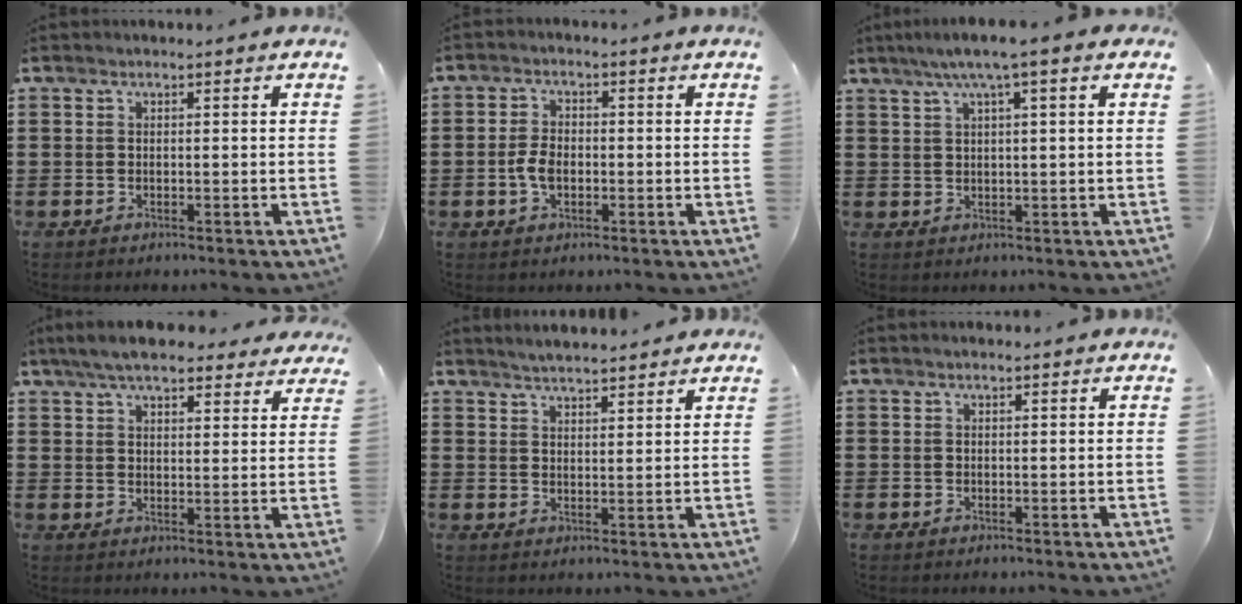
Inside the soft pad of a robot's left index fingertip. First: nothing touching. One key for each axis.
{"total": 3.9, "fx": -0.7, "fy": 2.2, "fz": 3.1, "tx": -0.079, "ty": -0.003, "tz": -0.019}
{"total": 4.2, "fx": 2.0, "fy": 0.0, "fz": 3.7, "tx": -0.074, "ty": 0.005, "tz": 0.032}
{"total": 6.7, "fx": 5.9, "fy": 1.3, "fz": 2.9, "tx": -0.075, "ty": -0.008, "tz": 0.109}
{"total": 3.2, "fx": 3.2, "fy": -0.1, "fz": 0.3, "tx": -0.014, "ty": -0.007, "tz": 0.059}
{"total": 0.5, "fx": 0.4, "fy": 0.1, "fz": 0.3, "tx": -0.006, "ty": 0.001, "tz": 0.008}